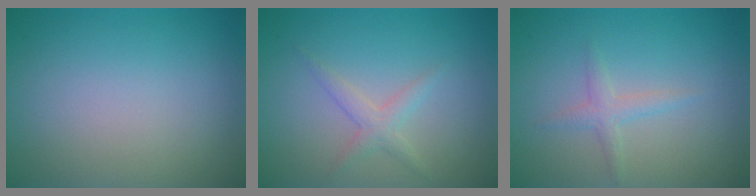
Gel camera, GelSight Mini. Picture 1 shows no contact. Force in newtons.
{"total": 1.7, "press": 1.7, "slide": 0.1}
{"total": 1.5, "press": 1.5, "slide": 0.1}